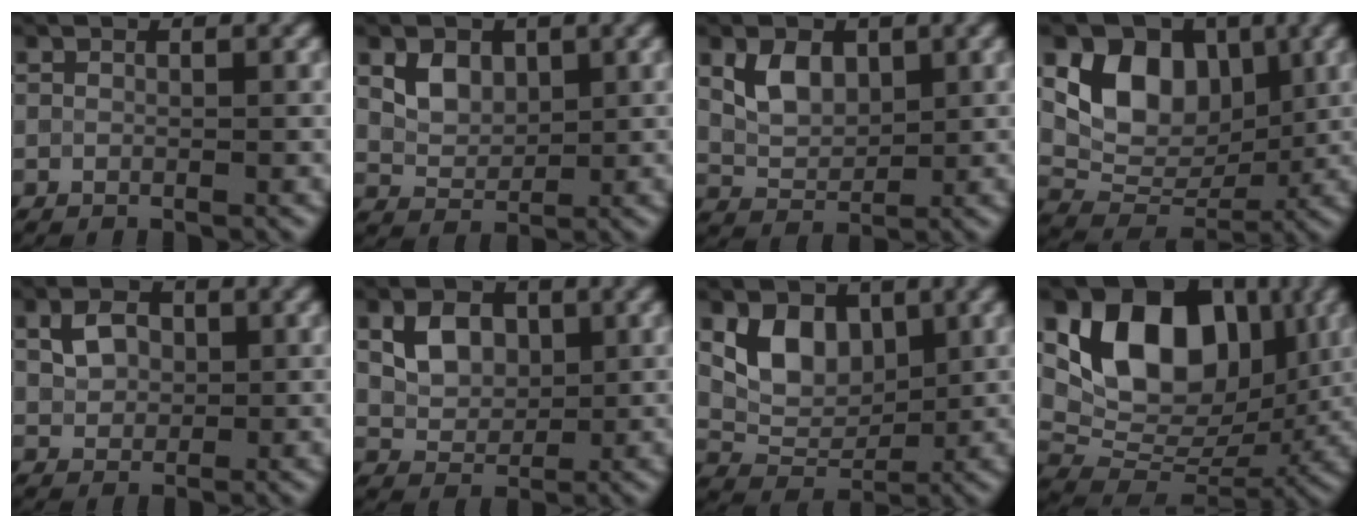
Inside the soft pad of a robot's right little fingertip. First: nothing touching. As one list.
[{"total": 2.8, "force": [1.2, 2.1, 1.5], "torque": [-0.032, -0.005, 0.022]}, {"total": 3.5, "force": [1.4, 2.4, 2.2], "torque": [-0.044, -0.002, 0.028]}, {"total": 7.6, "force": [2.3, 5.6, 4.5], "torque": [-0.066, -0.008, 0.036]}, {"total": 3.0, "force": [0.8, 2.3, 1.8], "torque": [-0.038, 0.004, 0.012]}, {"total": 4.1, "force": [1.2, 3.0, 2.4], "torque": [-0.050, -0.001, 0.021]}, {"total": 4.9, "force": [1.8, 3.4, 2.9], "torque": [-0.055, -0.008, 0.033]}, {"total": 12.4, "force": [3.9, 8.5, 8.1], "torque": [-0.123, -0.001, 0.062]}]